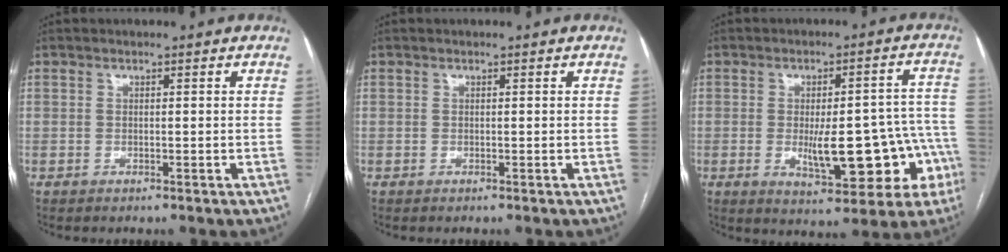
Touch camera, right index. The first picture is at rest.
{"total": 0.0}
{"total": 14.8, "force": [-4.2, 5.3, 13.2], "torque": [-0.126, 0.031, -0.040]}